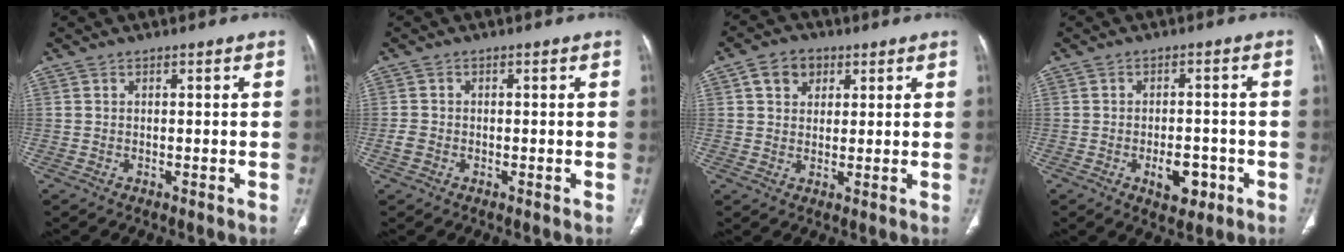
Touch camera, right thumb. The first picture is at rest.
{"total": 1.9, "force": [-0.7, 1.4, 1.0], "torque": [-0.022, 0.003, -0.016]}
{"total": 5.7, "force": [2.3, 4.4, 2.7], "torque": [-0.021, -0.002, 0.036]}
{"total": 5.9, "force": [-2.4, 3.3, 4.2], "torque": [-0.043, 0.010, -0.029]}